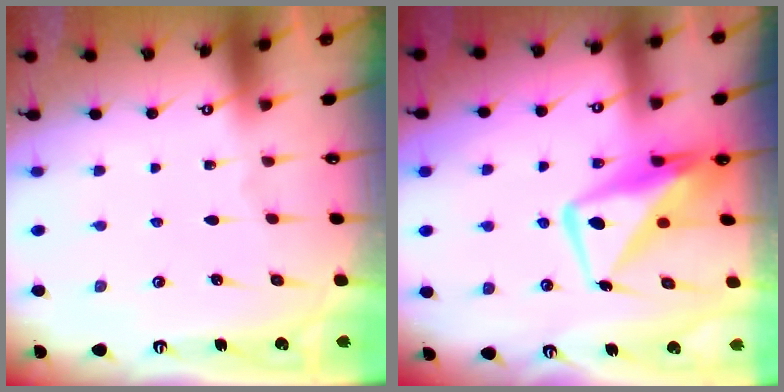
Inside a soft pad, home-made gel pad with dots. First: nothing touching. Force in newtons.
{"total": 12.2, "press": 12.1, "slide": 1.4}